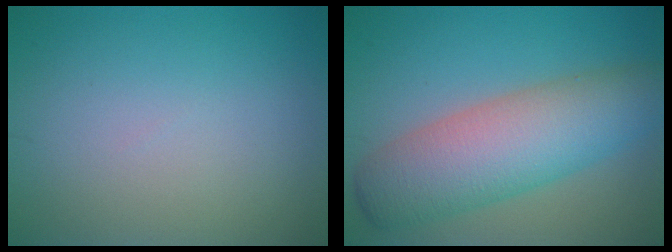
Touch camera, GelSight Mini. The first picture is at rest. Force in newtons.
{"total": 8.3, "press": 8.3, "slide": 0.2}